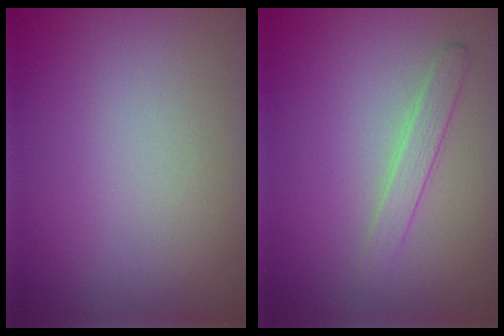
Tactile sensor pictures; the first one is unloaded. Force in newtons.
{"total": 1.7, "press": 1.7, "slide": 0.1}